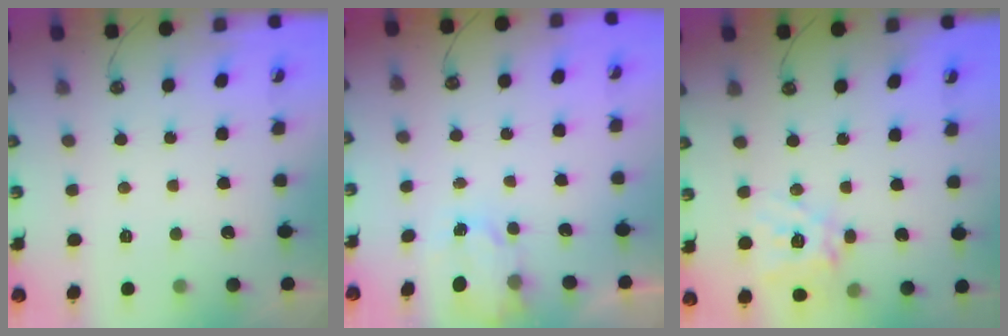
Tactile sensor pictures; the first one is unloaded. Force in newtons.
{"total": 2.3, "press": 2.3, "slide": 0.2}
{"total": 15.7, "press": 15.5, "slide": 2.0}